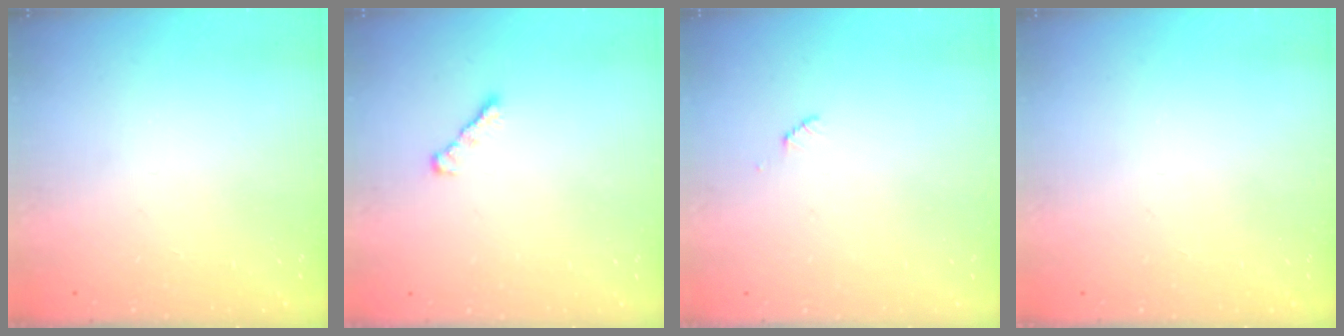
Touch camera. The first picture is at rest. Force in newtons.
{"total": 2.5, "press": 2.4, "slide": 0.6}
{"total": 2.5, "press": 2.5, "slide": 0.4}
{"total": 0.0}